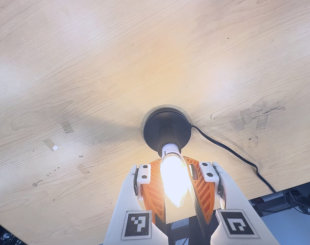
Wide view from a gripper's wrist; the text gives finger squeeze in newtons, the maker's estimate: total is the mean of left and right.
{"total": 16.4, "left": 15.4, "right": 17.5}